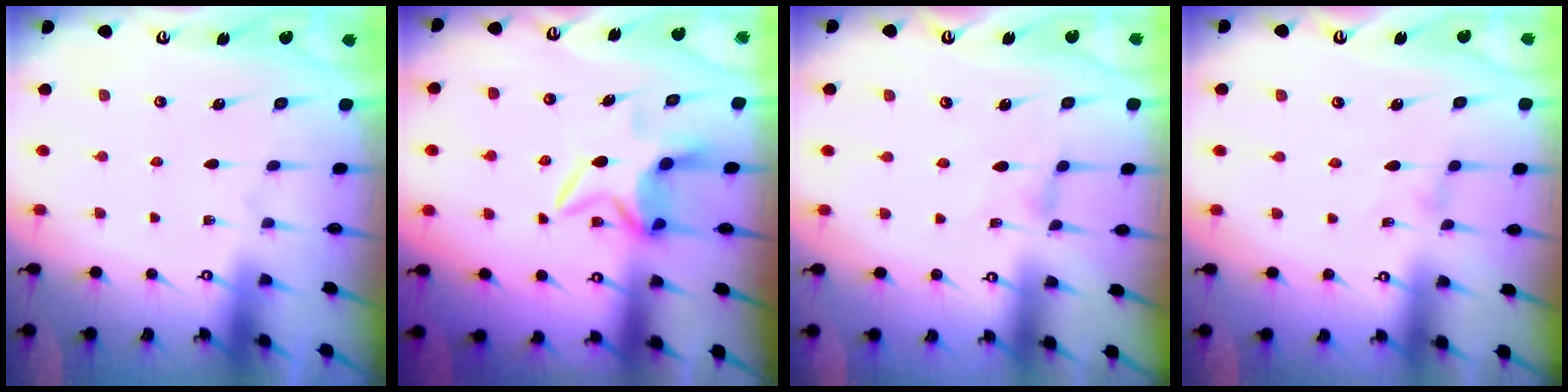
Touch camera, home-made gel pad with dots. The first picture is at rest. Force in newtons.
{"total": 6.8, "press": 6.7, "slide": 1.0}
{"total": 0.0}
{"total": 0.0}